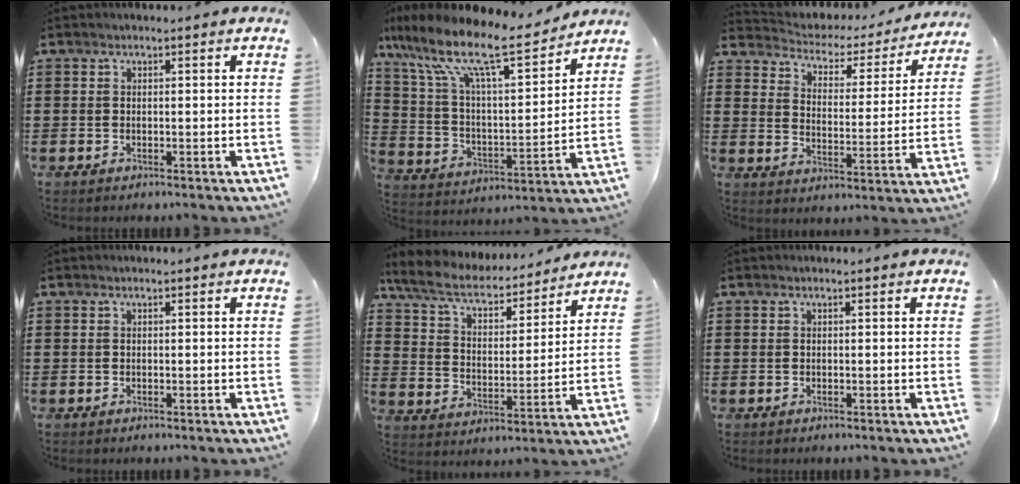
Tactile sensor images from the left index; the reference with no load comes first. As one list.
[{"total": 13.1, "force": [9.8, 2.5, 8.4], "torque": [-0.195, -0.052, 0.165]}, {"total": 3.0, "force": [2.7, 1.2, 0.4], "torque": [-0.030, -0.023, 0.037]}, {"total": 0.0}, {"total": 7.4, "force": [6.3, 1.9, 3.5], "torque": [-0.094, -0.035, 0.107]}, {"total": 0.0}]